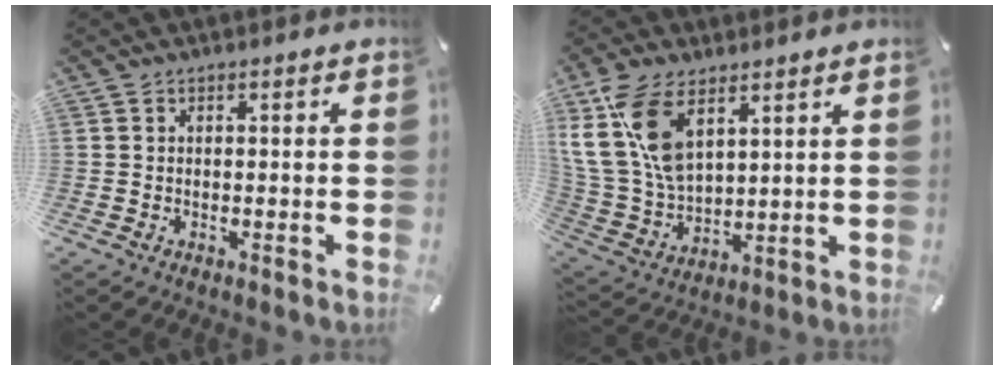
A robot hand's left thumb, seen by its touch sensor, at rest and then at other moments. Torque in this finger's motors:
{"motor_torque": [2.50, 2.51, 1.60, -1.17, 0.63]}